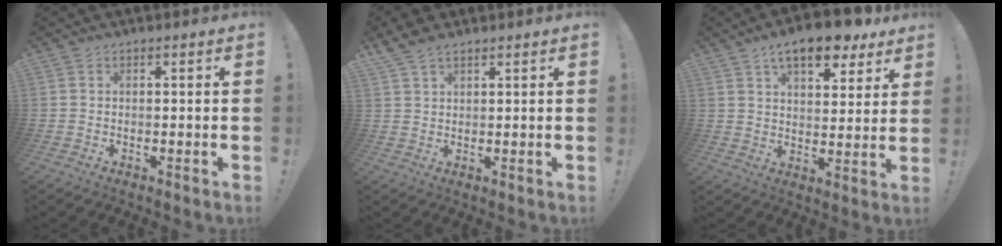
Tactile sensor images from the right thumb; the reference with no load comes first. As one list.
[{"total": 4.6, "force": [3.5, 1.8, 2.4], "torque": [-0.046, -0.010, 0.069]}, {"total": 13.1, "force": [8.8, 5.2, 8.2], "torque": [-0.119, -0.049, 0.149]}]